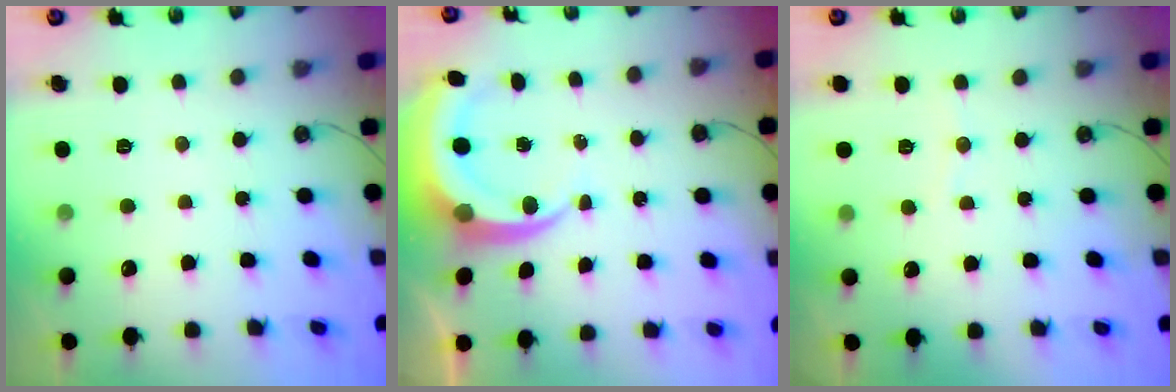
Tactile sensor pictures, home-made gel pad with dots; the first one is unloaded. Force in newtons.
{"total": 7.1, "press": 7.1, "slide": 0.9}
{"total": 3.0, "press": 2.9, "slide": 0.7}